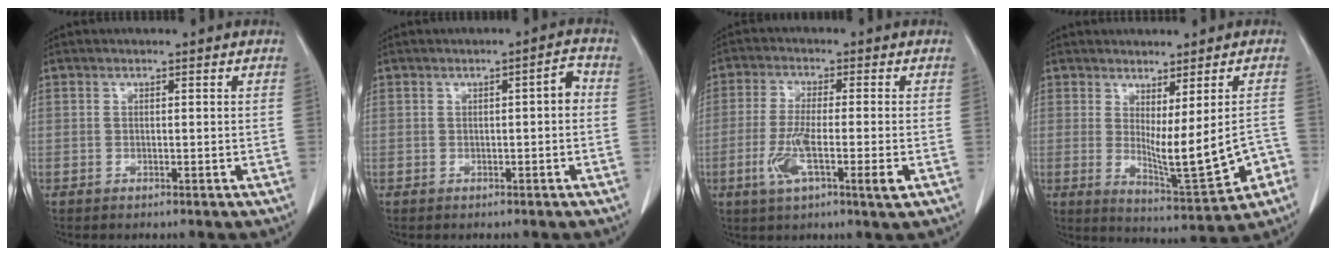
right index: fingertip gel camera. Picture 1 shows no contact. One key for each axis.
{"total": 2.4, "fx": 0.0, "fy": 0.5, "fz": 2.3, "tx": -0.031, "ty": 0.009, "tz": -0.001}
{"total": 8.3, "fx": -2.7, "fy": 0.6, "fz": 7.8, "tx": -0.147, "ty": -0.014, "tz": -0.051}
{"total": 9.8, "fx": -1.5, "fy": 1.8, "fz": 9.6, "tx": -0.134, "ty": -0.020, "tz": -0.004}